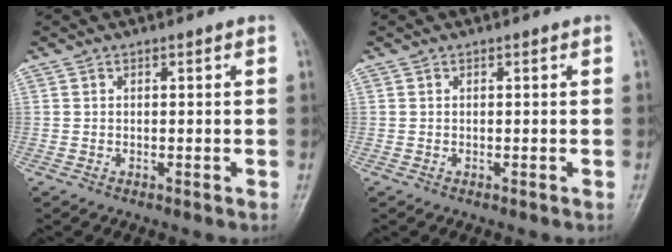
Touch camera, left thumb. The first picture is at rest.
{"total": 0.0}